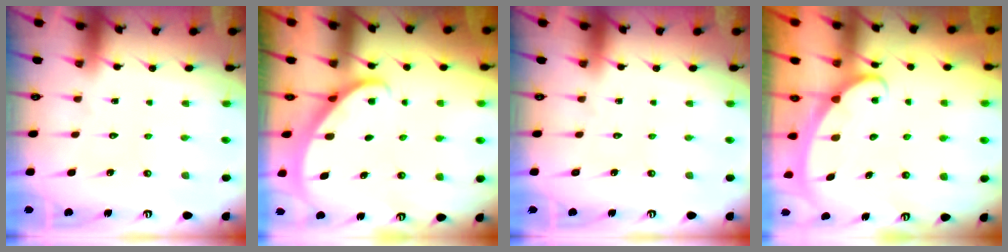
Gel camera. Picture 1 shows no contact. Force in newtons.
{"total": 2.3, "press": 2.3, "slide": 0.1}
{"total": 0.0}
{"total": 2.5, "press": 2.5, "slide": 0.4}